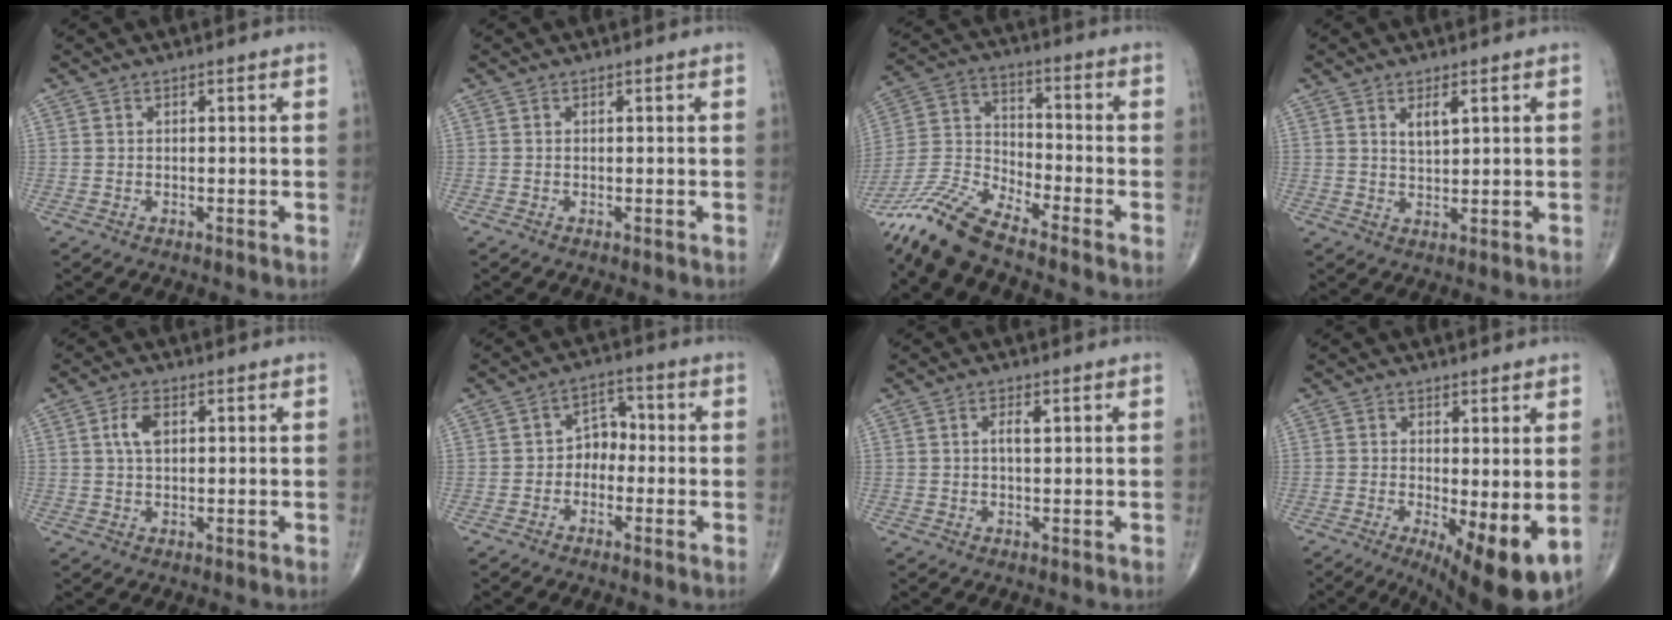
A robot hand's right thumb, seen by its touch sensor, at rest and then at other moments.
{"total": 0.0}
{"total": 11.5, "force": [-10.3, 1.4, 4.9], "torque": [-0.114, 0.053, -0.213]}
{"total": 3.2, "force": [1.6, 1.1, 2.5], "torque": [-0.042, -0.012, 0.030]}
{"total": 3.9, "force": [1.1, 2.1, 3.2], "torque": [-0.066, 0.004, 0.020]}
{"total": 4.6, "force": [-1.2, 3.6, 2.7], "torque": [-0.015, 0.026, -0.035]}
{"total": 2.0, "force": [0.6, 0.8, 1.8], "torque": [-0.034, 0.001, 0.009]}
{"total": 10.3, "force": [-2.0, 3.1, 9.6], "torque": [-0.140, -0.022, -0.020]}